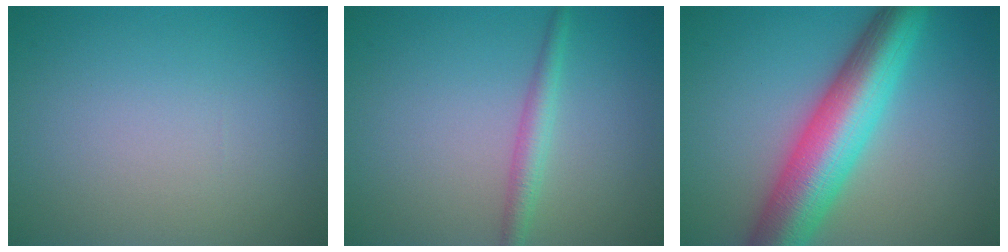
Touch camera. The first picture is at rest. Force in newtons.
{"total": 2.1, "press": 2.1, "slide": 0.0}
{"total": 9.6, "press": 9.6, "slide": 0.3}